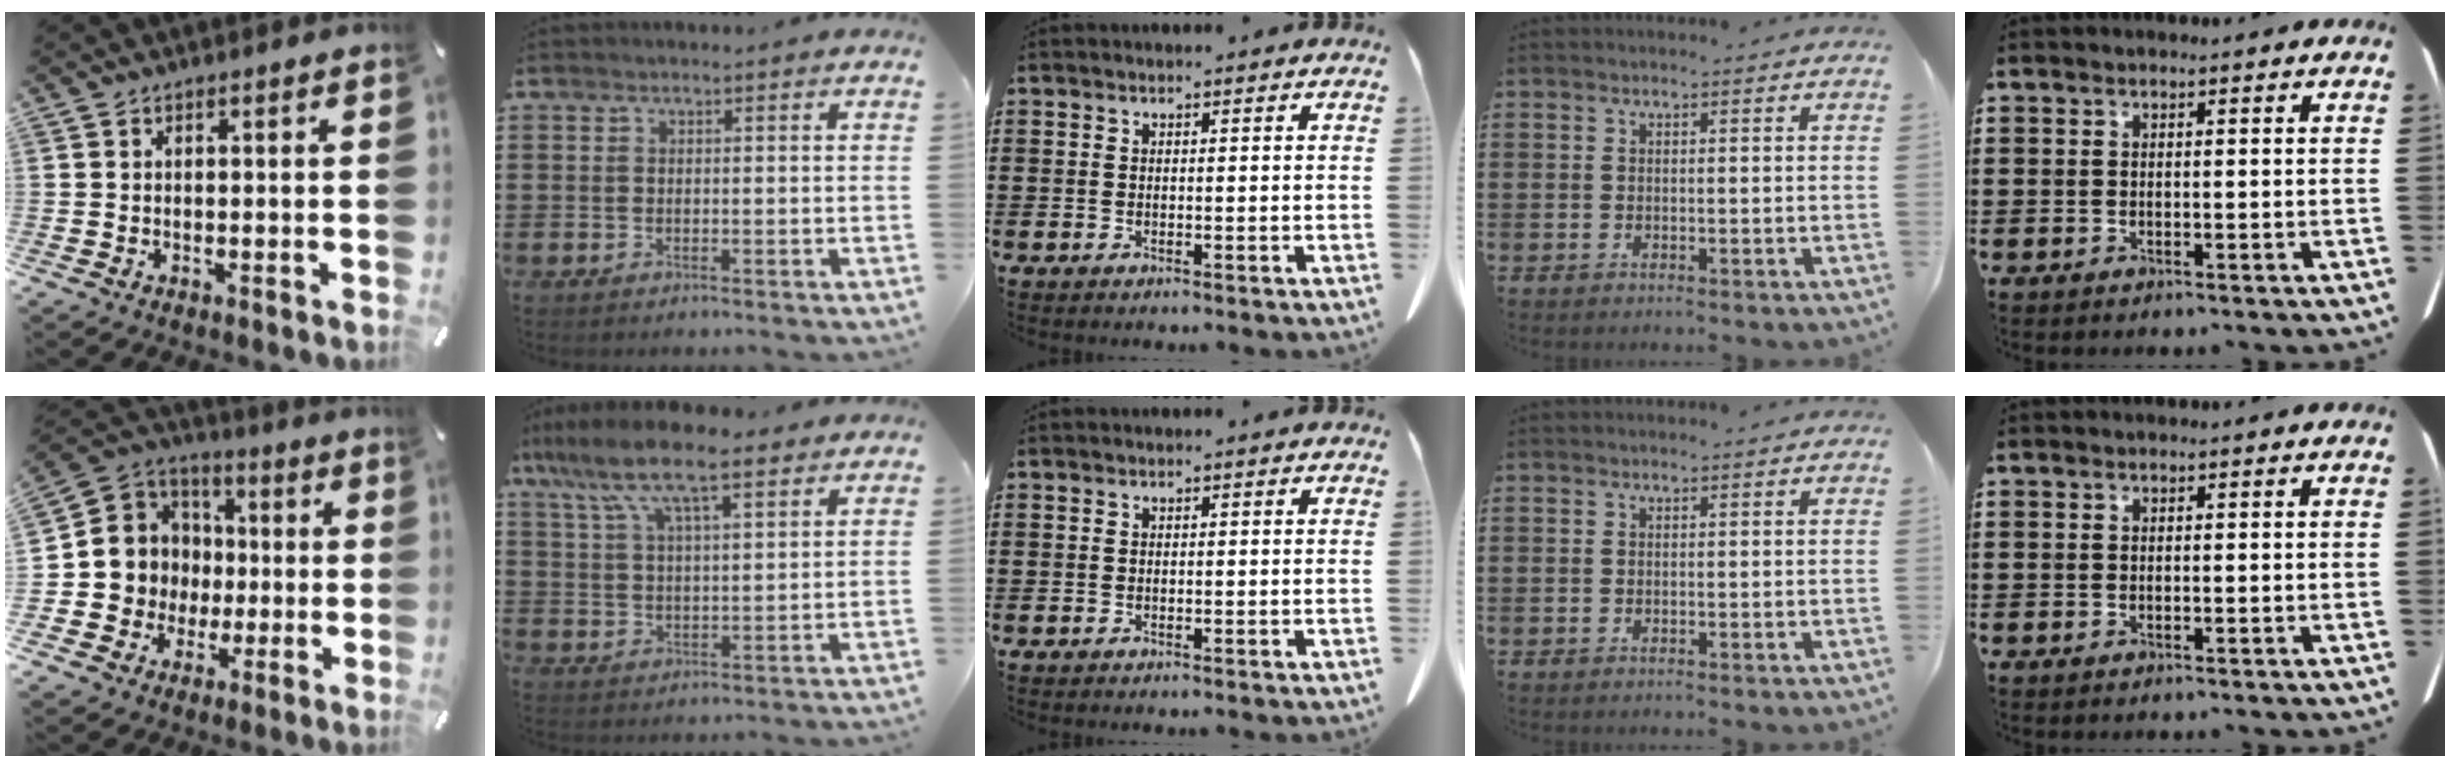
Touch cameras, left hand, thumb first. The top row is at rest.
{"thumb": {"total": 11.7, "force": [-0.9, 11.7, 0.3], "torque": [-0.010, -0.010, 0.000]}, "index": {"total": 10.6, "force": [7.2, 3.0, 7.1], "torque": [-0.156, -0.007, 0.130]}}